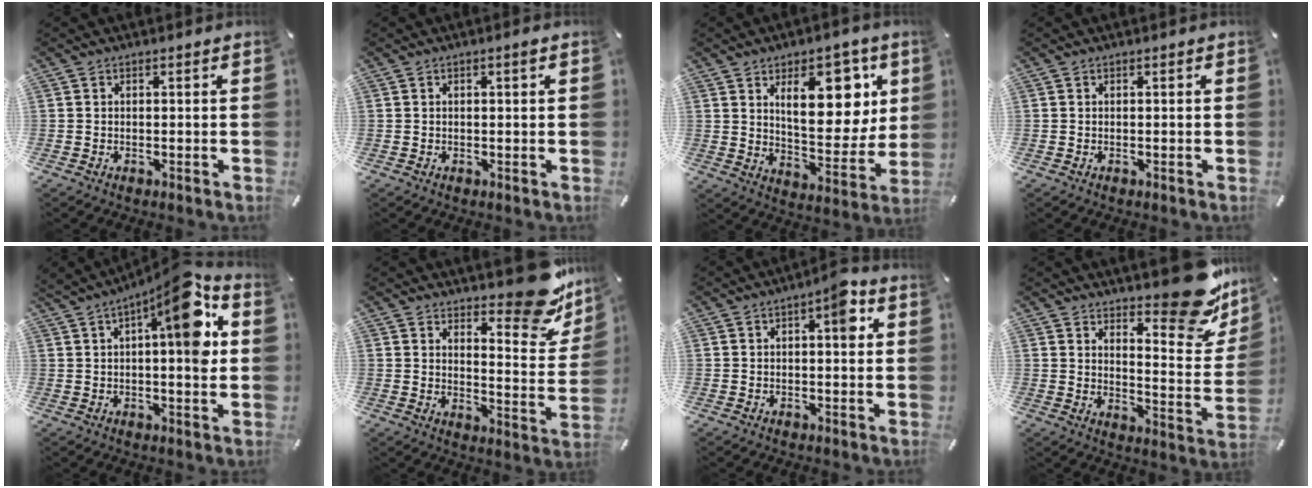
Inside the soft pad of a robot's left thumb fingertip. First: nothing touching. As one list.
[{"total": 1.2, "force": [0.4, 0.2, 1.1], "torque": [-0.023, 0.002, 0.005]}, {"total": 17.3, "force": [7.9, 9.2, 12.4], "torque": [-0.154, -0.039, 0.128]}, {"total": 0.0}, {"total": 14.6, "force": [4.6, 3.9, 13.3], "torque": [-0.182, -0.030, 0.064]}, {"total": 16.3, "force": [12.6, 6.4, 8.1], "torque": [-0.080, -0.116, 0.212]}, {"total": 5.8, "force": [1.4, 2.1, 5.3], "torque": [-0.057, -0.006, 0.011]}, {"total": 19.0, "force": [13.9, 7.5, 10.7], "torque": [-0.106, -0.129, 0.231]}]